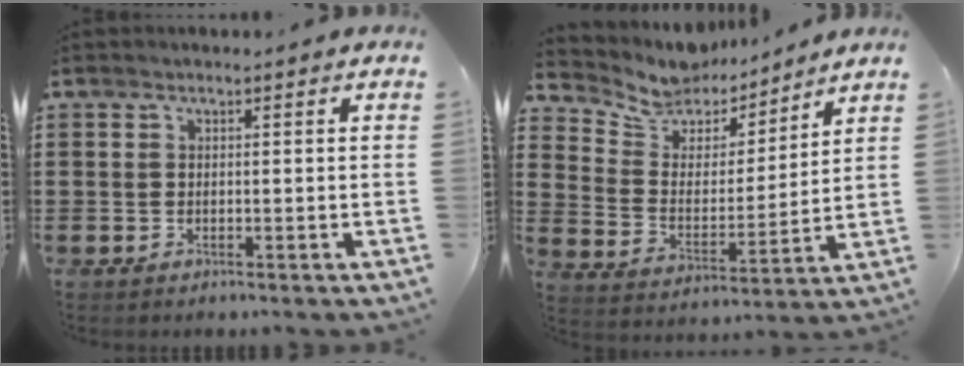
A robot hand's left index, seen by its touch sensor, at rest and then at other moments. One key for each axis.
{"total": 6.4, "fx": 5.5, "fy": 3.3, "fz": 0.0, "tx": -0.048, "ty": -0.045, "tz": 0.097}